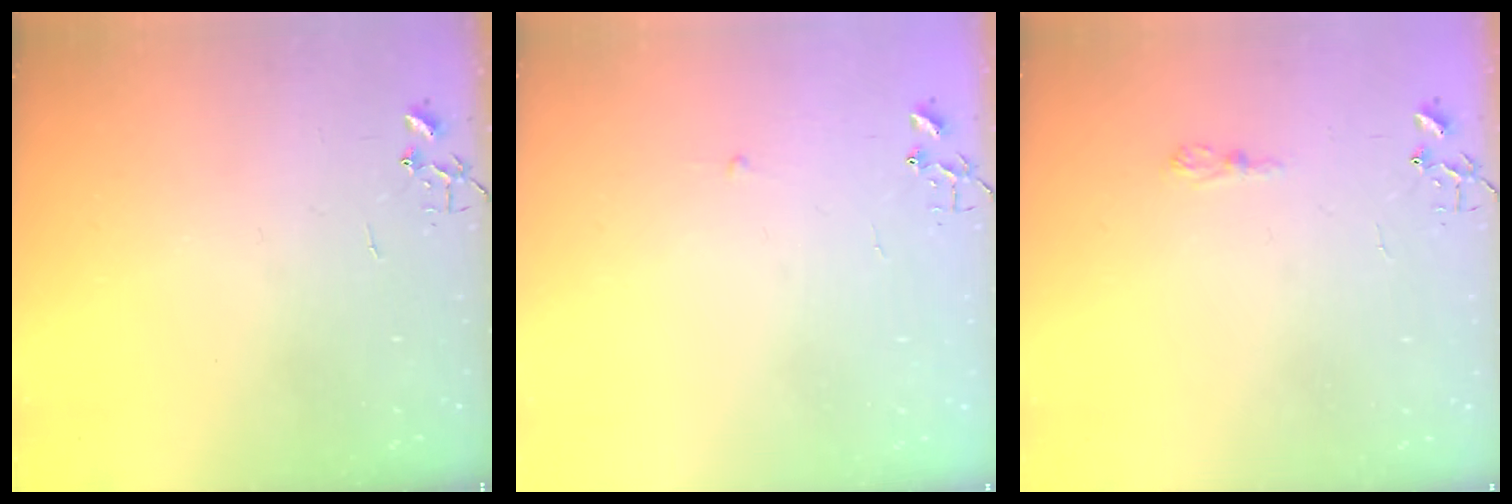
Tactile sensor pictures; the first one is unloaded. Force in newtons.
{"total": 2.3, "press": 2.3, "slide": 0.3}
{"total": 6.0, "press": 6.0, "slide": 0.7}